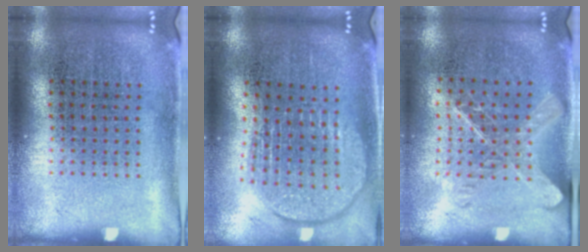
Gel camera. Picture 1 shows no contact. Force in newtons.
{"total": 1.9, "press": 1.6, "slide": 1.0}
{"total": 1.5, "press": 1.3, "slide": 0.7}